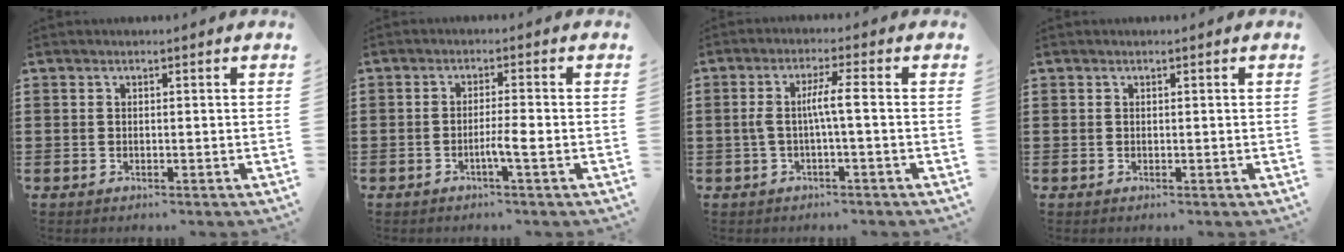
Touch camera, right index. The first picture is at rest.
{"total": 3.1, "force": [-1.3, 0.0, 2.8], "torque": [-0.055, -0.005, -0.027]}
{"total": 4.4, "force": [-0.4, 0.1, 4.4], "torque": [-0.092, -0.001, -0.015]}
{"total": 0.0}